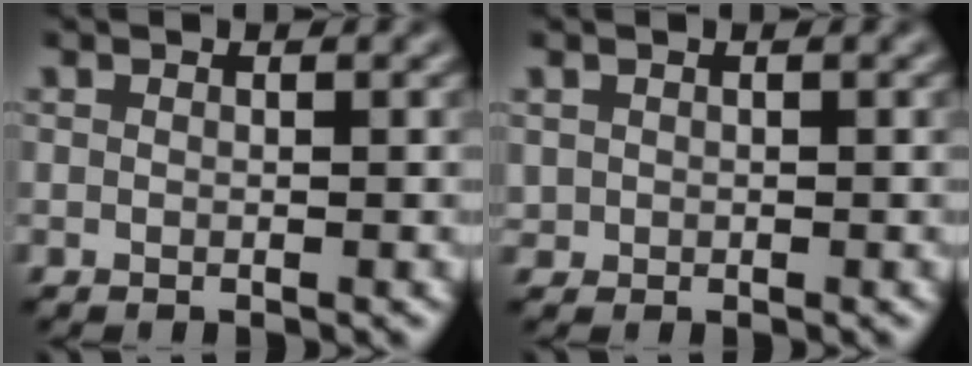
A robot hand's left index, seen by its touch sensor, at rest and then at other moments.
{"total": 0.6, "force": [0.2, 0.6, -0.1], "torque": [0.006, -0.001, 0.003]}